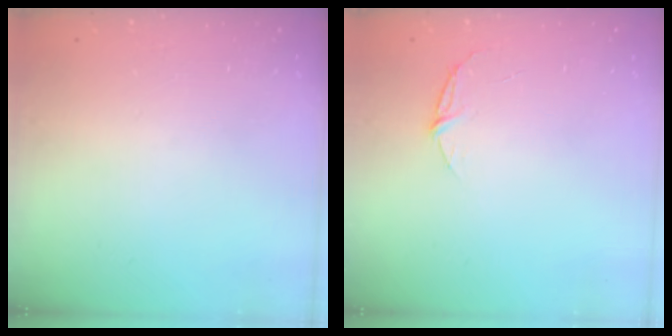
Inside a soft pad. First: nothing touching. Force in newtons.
{"total": 4.9, "press": 4.9, "slide": 0.6}